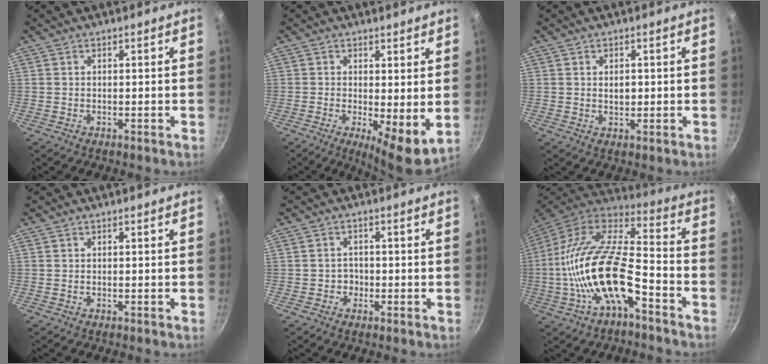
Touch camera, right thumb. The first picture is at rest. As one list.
[{"total": 8.0, "force": [0.1, 2.6, 7.6], "torque": [-0.104, -0.021, 0.007]}, {"total": 2.3, "force": [0.3, 1.5, 1.8], "torque": [-0.019, -0.001, 0.006]}, {"total": 0.0}, {"total": 2.2, "force": [-0.7, 2.0, 0.6], "torque": [0.008, 0.006, -0.012]}, {"total": 22.4, "force": [-7.4, 9.3, 19.0], "torque": [-0.350, 0.048, -0.153]}]